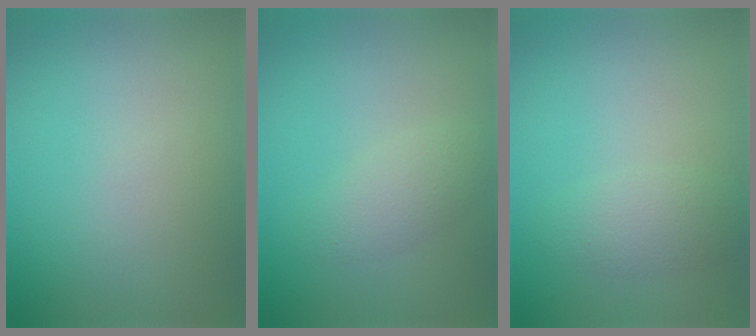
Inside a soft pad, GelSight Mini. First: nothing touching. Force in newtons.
{"total": 2.1, "press": 2.1, "slide": 0.2}
{"total": 2.2, "press": 2.2, "slide": 0.1}